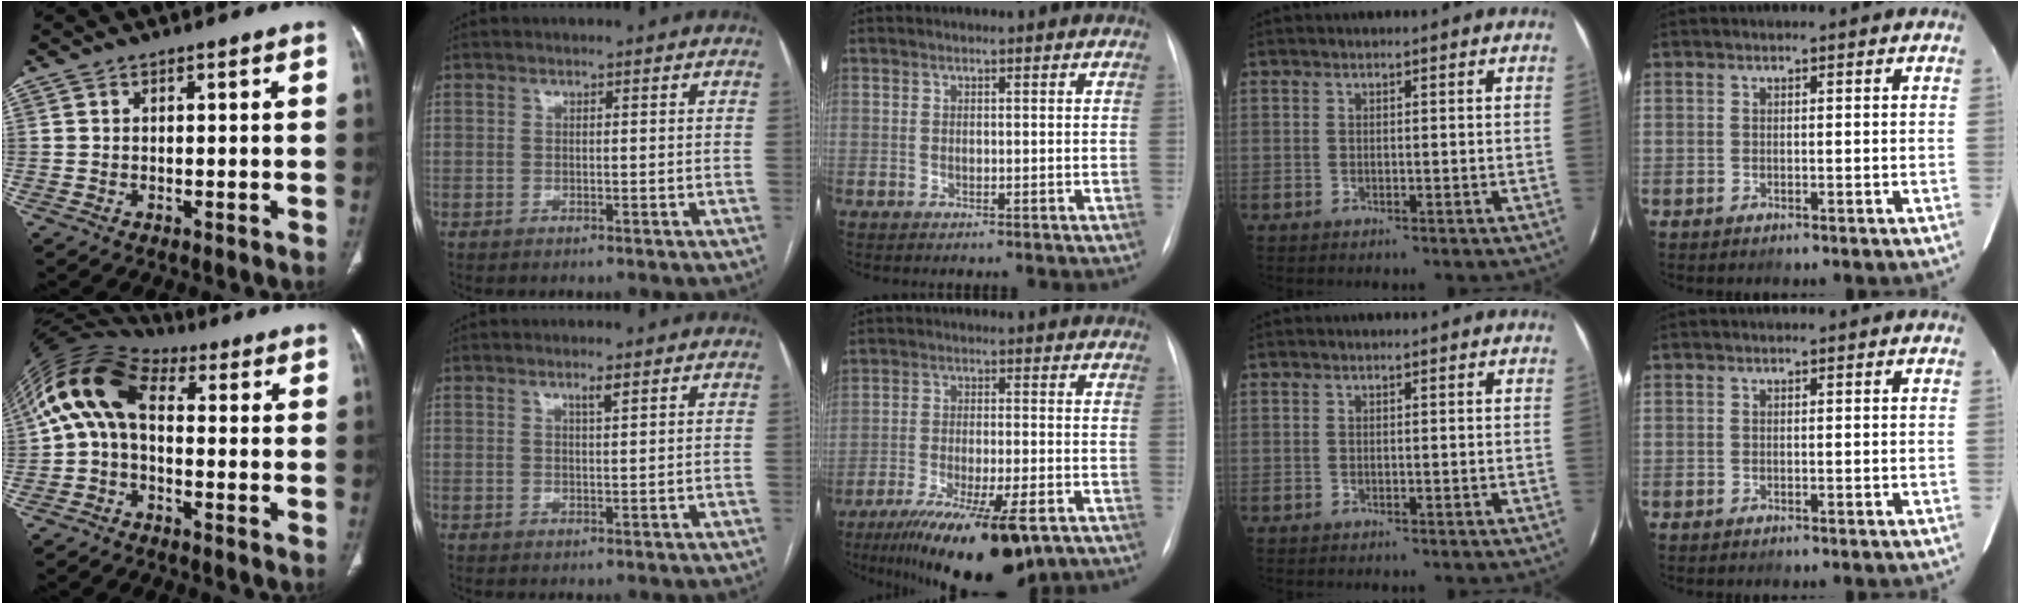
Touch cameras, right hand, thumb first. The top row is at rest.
{"thumb": {"total": 11.7, "force": [1.3, 7.0, 9.3], "torque": [-0.177, 0.041, 0.008]}, "index": {"total": 1.5, "force": [0.9, 0.0, 1.1], "torque": [-0.021, -0.001, 0.017]}, "middle": {"total": 16.7, "force": [-11.1, 3.6, 12.0], "torque": [-0.165, -0.033, -0.173]}}